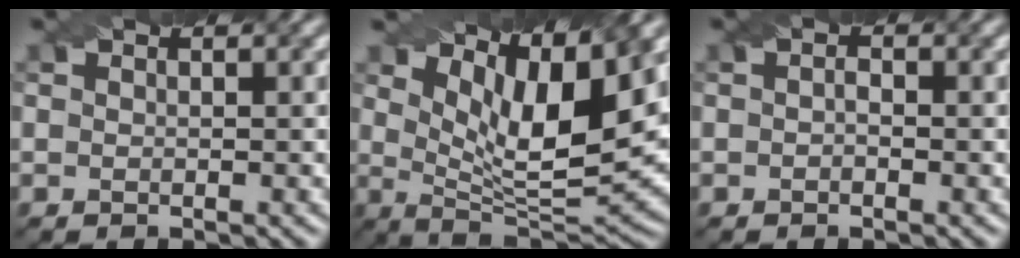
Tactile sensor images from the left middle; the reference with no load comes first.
{"total": 9.2, "force": [4.3, 2.8, 7.6], "torque": [-0.129, -0.007, 0.078]}
{"total": 0.8, "force": [-0.2, 0.5, 0.6], "torque": [-0.012, 0.000, -0.005]}